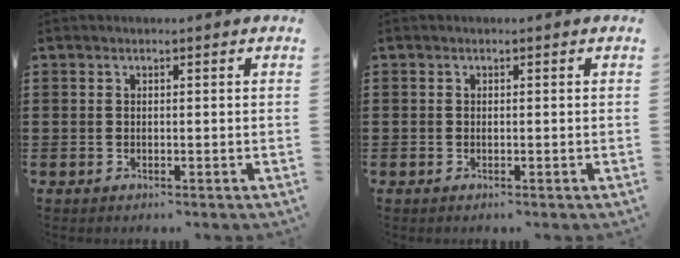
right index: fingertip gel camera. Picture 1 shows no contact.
{"total": 0.0}